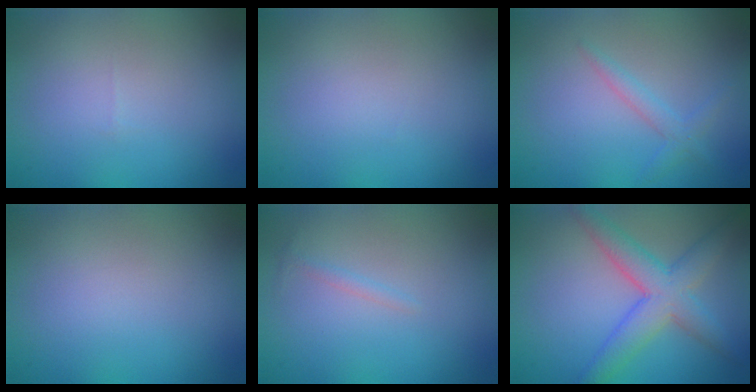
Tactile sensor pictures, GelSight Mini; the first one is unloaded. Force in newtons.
{"total": 0.0}
{"total": 1.5, "press": 1.5, "slide": 0.1}
{"total": 0.0}
{"total": 0.7, "press": 0.7, "slide": 0.1}
{"total": 5.3, "press": 5.3, "slide": 0.1}